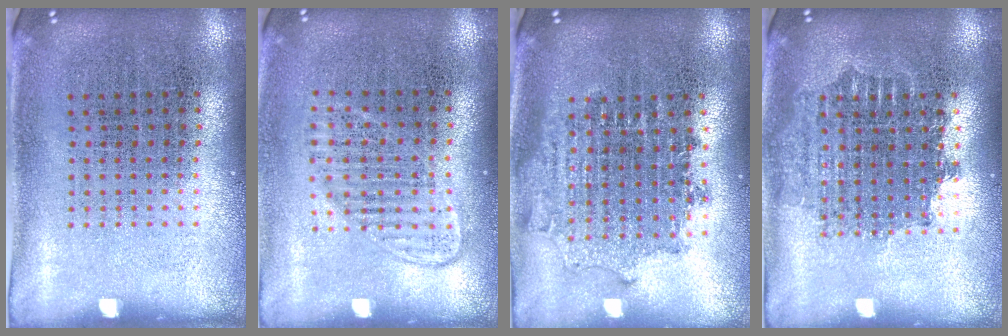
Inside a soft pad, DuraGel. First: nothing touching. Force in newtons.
{"total": 1.4, "press": 1.2, "slide": 0.6}
{"total": 1.7, "press": 1.4, "slide": 1.0}
{"total": 1.7, "press": 1.4, "slide": 1.0}